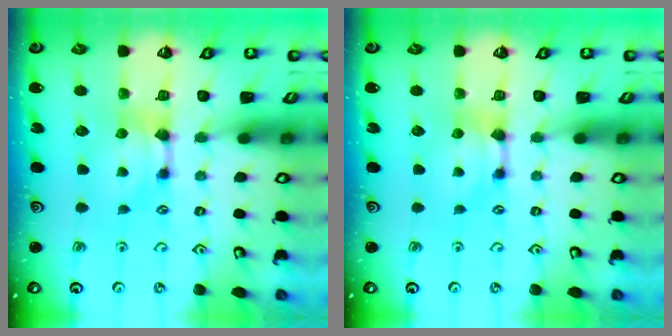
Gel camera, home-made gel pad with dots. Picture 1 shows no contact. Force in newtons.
{"total": 0.0}